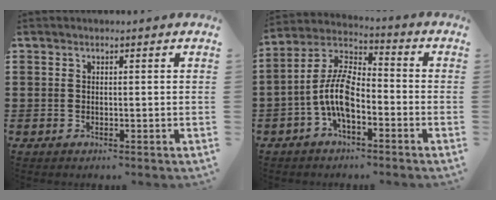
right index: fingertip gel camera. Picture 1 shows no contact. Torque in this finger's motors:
{"motor_torque": [2.14, 0.00, 1.05, 0.21]}